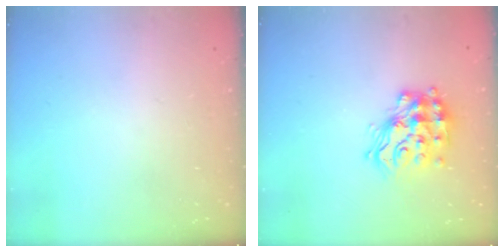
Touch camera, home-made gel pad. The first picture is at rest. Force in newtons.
{"total": 15.7, "press": 15.6, "slide": 0.7}